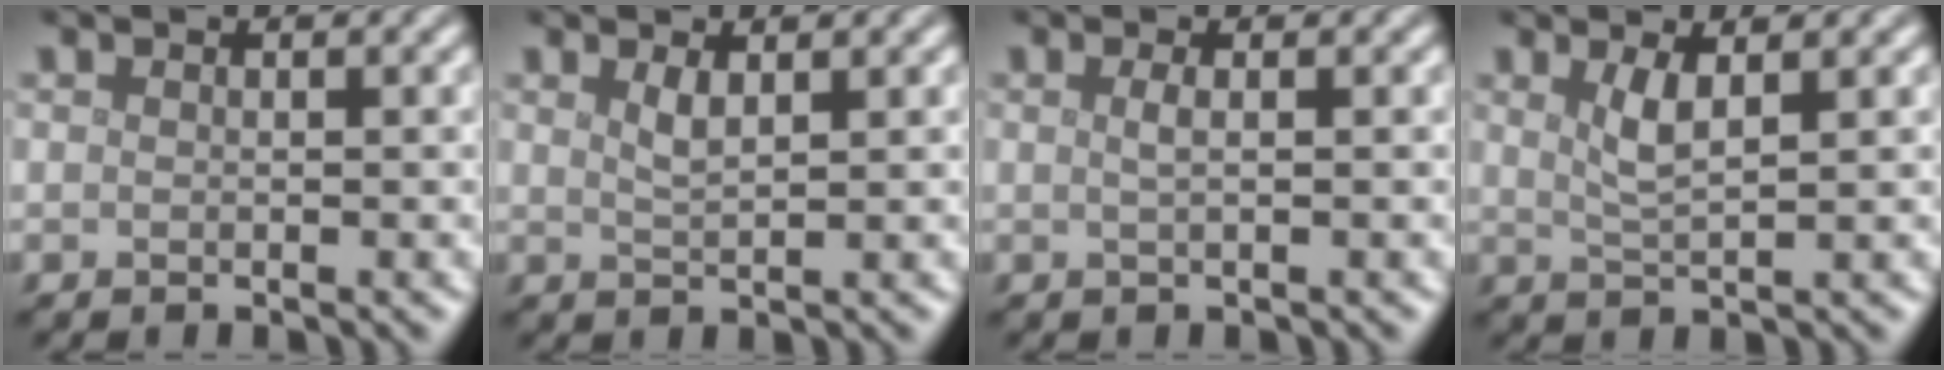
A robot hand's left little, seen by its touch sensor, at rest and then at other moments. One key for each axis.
{"total": 1.5, "fx": 0.9, "fy": 0.4, "fz": 1.2, "tx": -0.023, "ty": -0.001, "tz": 0.017}
{"total": 1.2, "fx": 0.2, "fy": 0.4, "fz": 1.1, "tx": -0.018, "ty": 0.004, "tz": 0.001}
{"total": 2.4, "fx": 1.1, "fy": 0.6, "fz": 2.1, "tx": -0.038, "ty": -0.004, "tz": 0.021}